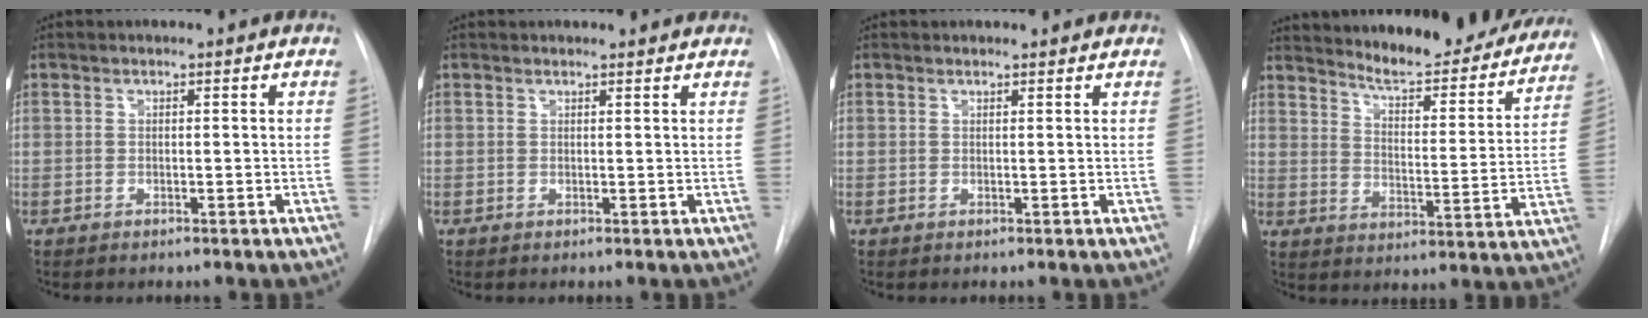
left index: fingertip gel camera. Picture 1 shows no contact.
{"total": 2.2, "force": [2.1, 0.5, 0.2], "torque": [-0.008, 0.005, 0.016]}
{"total": 1.4, "force": [1.4, 0.3, 0.1], "torque": [-0.010, 0.004, 0.011]}
{"total": 20.3, "force": [18.7, 3.6, 7.1], "torque": [-0.092, -0.053, 0.237]}